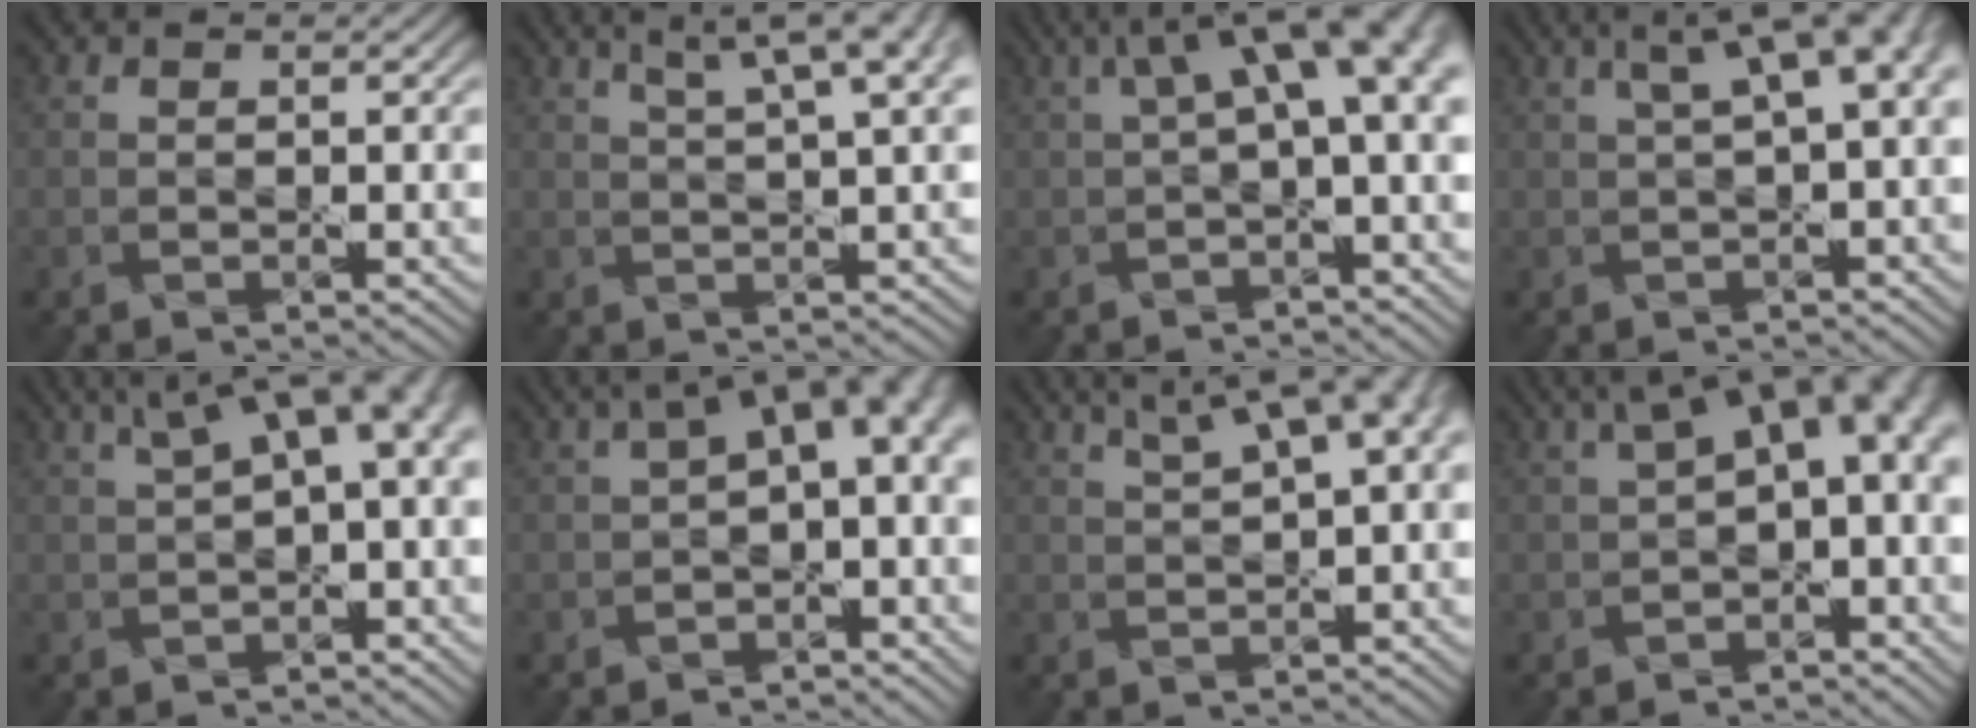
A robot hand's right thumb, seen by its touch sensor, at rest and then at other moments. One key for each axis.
{"total": 9.6, "fx": 5.2, "fy": 2.3, "fz": 7.7, "tx": -0.096, "ty": 0.032, "tz": 0.064}
{"total": 10.0, "fx": 2.3, "fy": 3.8, "fz": 9.0, "tx": -0.136, "ty": 0.013, "tz": 0.041}
{"total": 7.9, "fx": 2.3, "fy": 2.7, "fz": 7.1, "tx": -0.088, "ty": 0.023, "tz": 0.037}
{"total": 9.1, "fx": 2.9, "fy": 3.4, "fz": 8.0, "tx": -0.116, "ty": 0.017, "tz": 0.048}
{"total": 10.1, "fx": 1.2, "fy": 5.2, "fz": 8.5, "tx": -0.119, "ty": -0.001, "tz": 0.027}
{"total": 9.2, "fx": 3.9, "fy": 3.2, "fz": 7.6, "tx": -0.106, "ty": 0.026, "tz": 0.055}
{"total": 11.0, "fx": 1.7, "fy": 5.5, "fz": 9.4, "tx": -0.131, "ty": 0.003, "tz": 0.037}